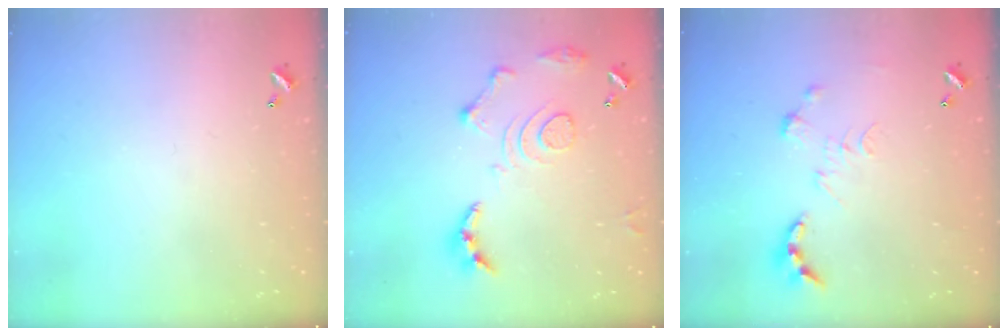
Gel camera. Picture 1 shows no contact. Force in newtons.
{"total": 13.7, "press": 13.6, "slide": 1.4}
{"total": 0.0}